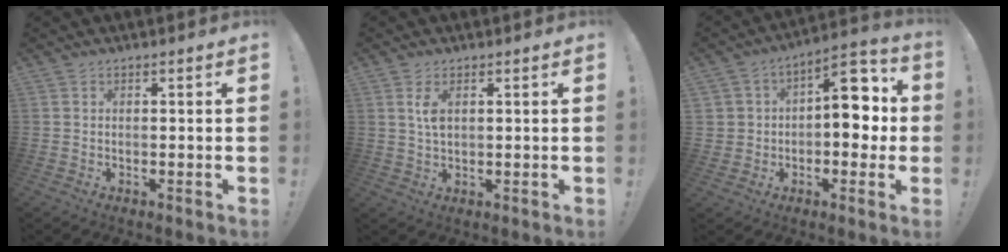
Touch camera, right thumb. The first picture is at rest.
{"total": 3.8, "force": [1.2, 1.8, 3.1], "torque": [-0.056, 0.001, 0.019]}
{"total": 13.0, "force": [1.4, 9.4, 8.9], "torque": [-0.093, -0.003, 0.024]}